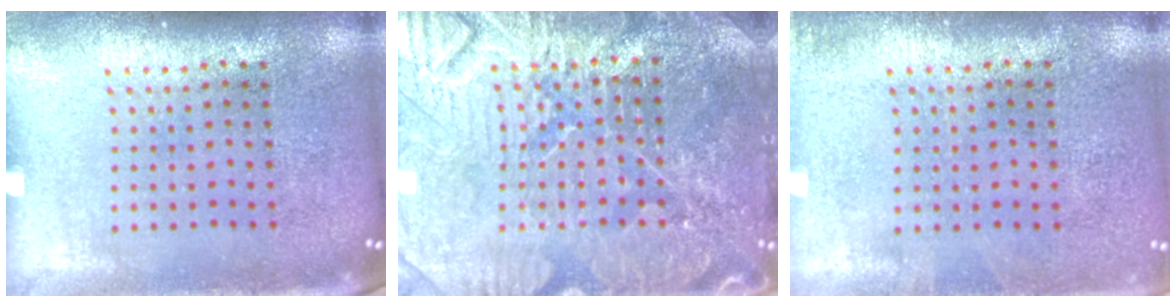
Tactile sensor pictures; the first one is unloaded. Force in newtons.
{"total": 4.7, "press": 4.6, "slide": 1.0}
{"total": 0.7, "press": 0.7, "slide": 0.1}